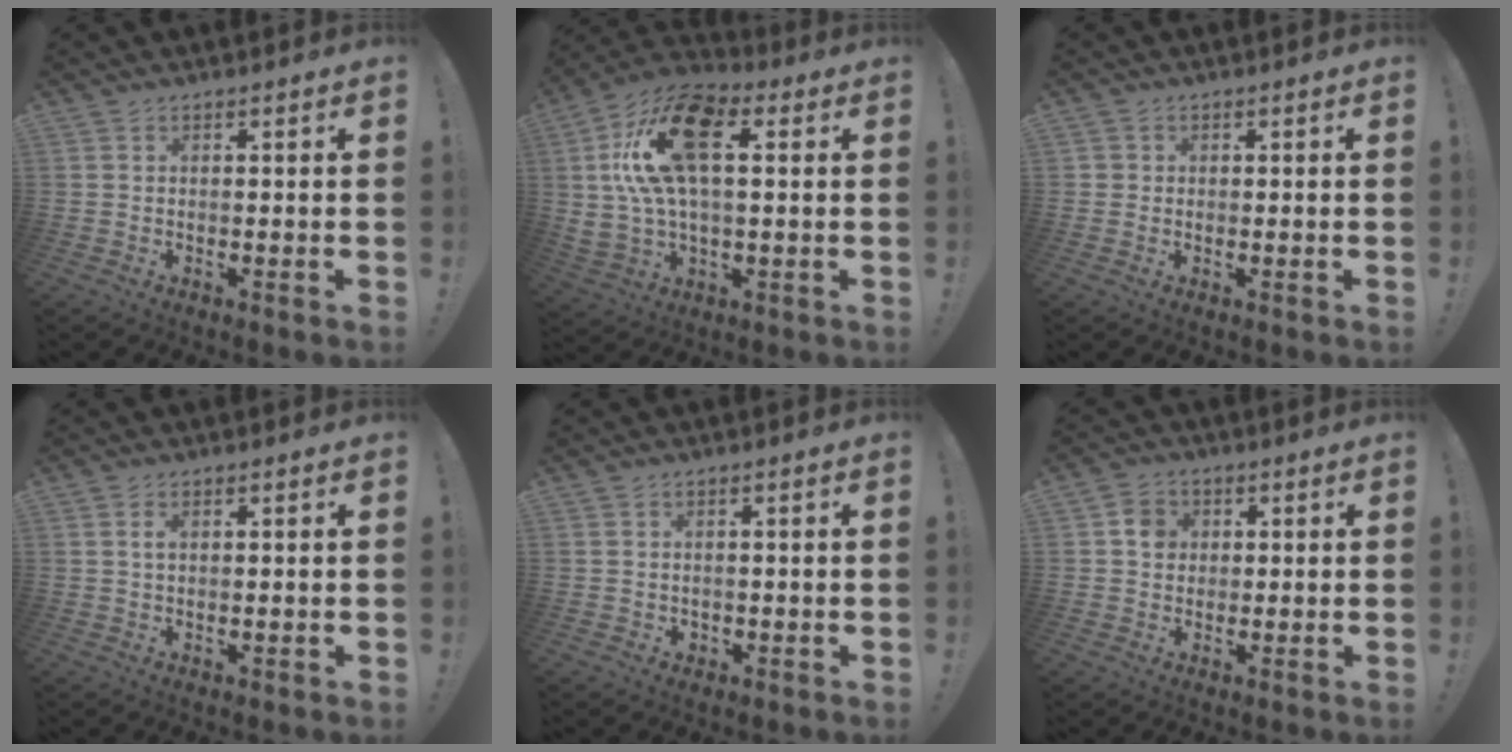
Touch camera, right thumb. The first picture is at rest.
{"total": 20.3, "force": [5.8, 10.4, 16.5], "torque": [-0.304, -0.004, 0.099]}
{"total": 1.3, "force": [0.1, 1.3, 0.2], "torque": [-0.006, 0.005, 0.003]}
{"total": 1.8, "force": [0.7, 0.8, 1.5], "torque": [-0.016, -0.004, 0.009]}
{"total": 1.3, "force": [0.3, 1.2, 0.4], "torque": [0.001, -0.005, 0.003]}
{"total": 5.6, "force": [1.0, 5.1, 2.2], "torque": [-0.020, 0.006, 0.016]}